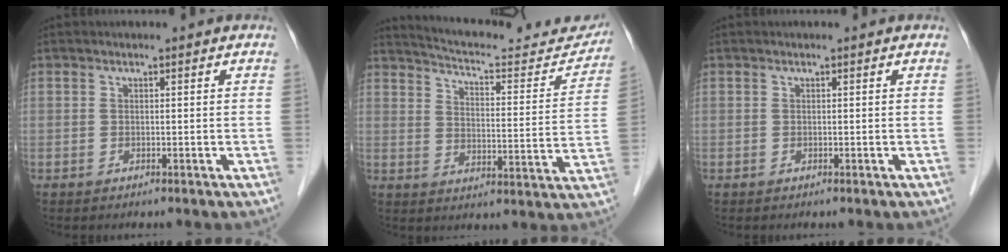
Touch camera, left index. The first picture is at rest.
{"total": 19.3, "force": [18.3, 2.9, 5.2], "torque": [-0.070, -0.038, 0.235]}
{"total": 0.0}